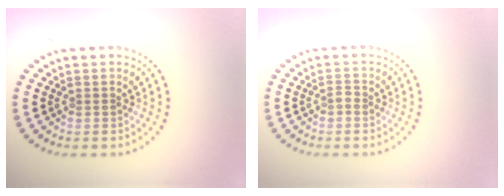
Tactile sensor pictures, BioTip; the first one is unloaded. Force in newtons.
{"total": 0.7, "press": 0.6, "slide": 0.3}